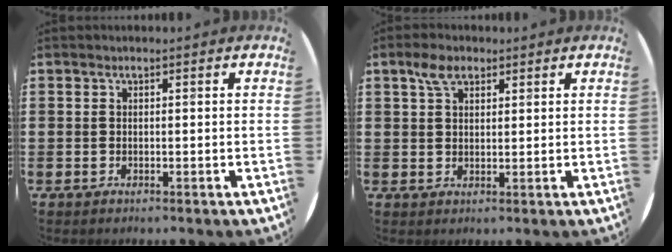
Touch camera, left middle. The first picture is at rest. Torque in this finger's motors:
{"motor_torque": [0.81, -0.67, 0.07, 0.03]}